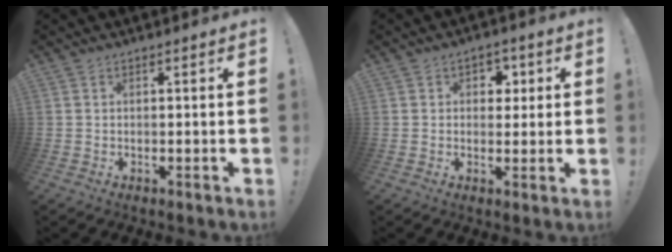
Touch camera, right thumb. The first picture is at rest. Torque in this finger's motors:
{"motor_torque": [0.54, 0.50, -0.06, 0.17, 0.00]}